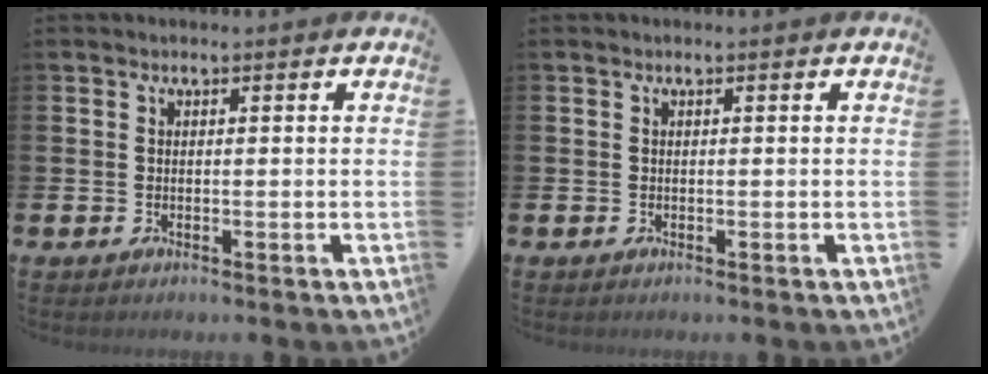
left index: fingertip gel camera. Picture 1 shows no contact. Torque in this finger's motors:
{"motor_torque": [-0.07, 0.04, -0.01, 0.01]}